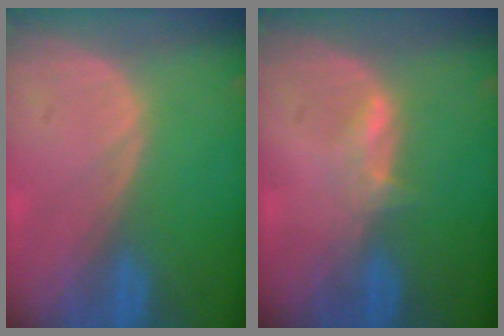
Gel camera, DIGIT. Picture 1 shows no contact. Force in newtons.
{"total": 2.1, "press": 2.0, "slide": 0.4}